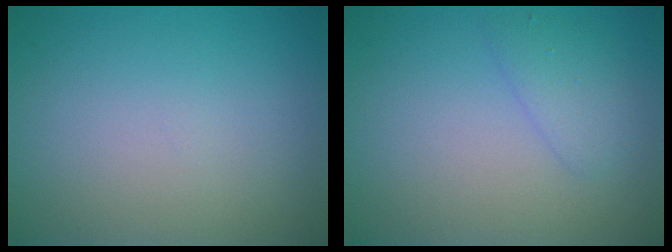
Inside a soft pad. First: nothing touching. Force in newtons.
{"total": 1.9, "press": 1.9, "slide": 0.1}